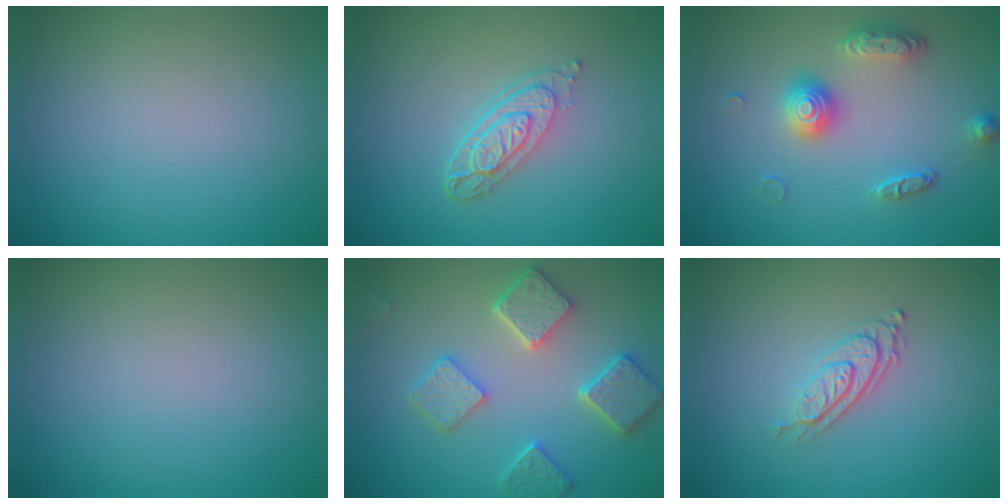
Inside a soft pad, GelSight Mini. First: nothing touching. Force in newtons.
{"total": 3.9, "press": 2.8, "slide": 2.6}
{"total": 3.4, "press": 3.0, "slide": 1.6}
{"total": 0.0}
{"total": 5.4, "press": 4.2, "slide": 3.3}
{"total": 2.7, "press": 2.0, "slide": 1.9}